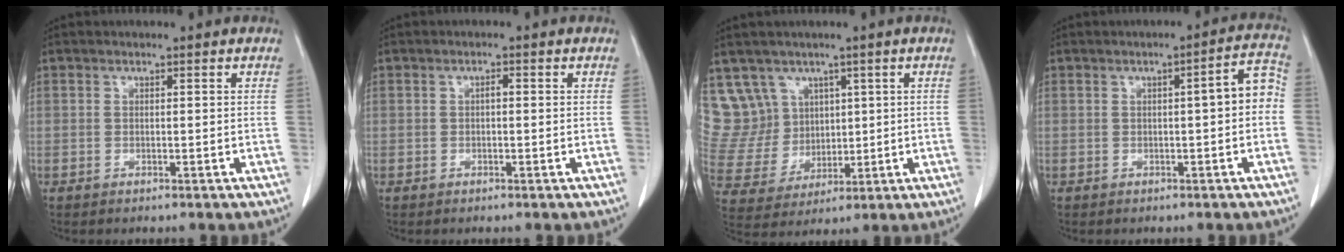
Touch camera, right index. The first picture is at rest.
{"total": 0.9, "force": [0.0, 0.3, 0.8], "torque": [-0.013, 0.003, -0.001]}
{"total": 10.0, "force": [5.5, 8.3, 1.0], "torque": [-0.039, 0.046, 0.131]}
{"total": 4.7, "force": [-0.2, 0.7, 4.6], "torque": [-0.053, 0.019, -0.006]}